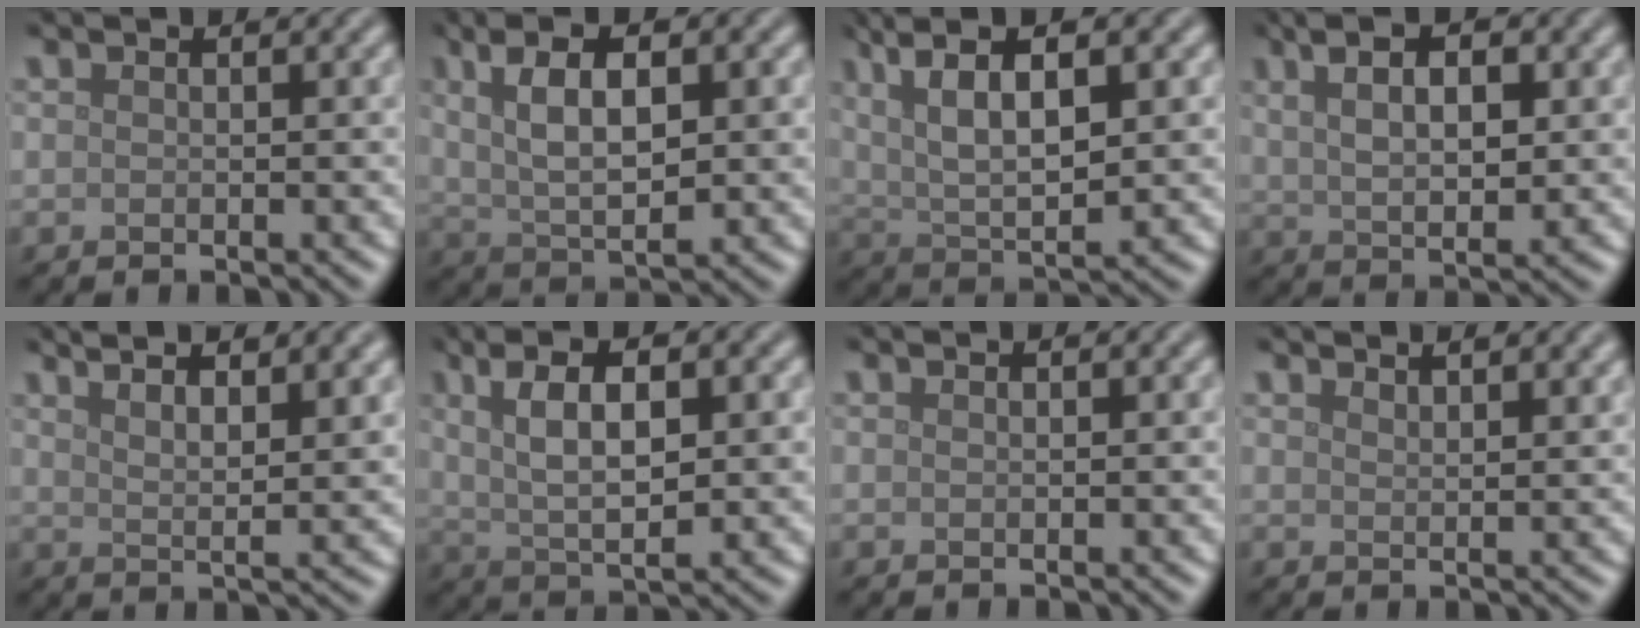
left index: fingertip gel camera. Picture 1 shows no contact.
{"total": 6.9, "force": [1.7, 3.0, 6.0], "torque": [-0.097, 0.006, 0.028]}
{"total": 8.3, "force": [3.0, 3.2, 7.0], "torque": [-0.132, 0.006, 0.053]}
{"total": 7.1, "force": [2.7, 3.3, 5.6], "torque": [-0.094, 0.012, 0.034]}
{"total": 6.7, "force": [4.6, 1.8, 4.6], "torque": [-0.043, 0.024, 0.042]}
{"total": 7.3, "force": [1.8, 2.8, 6.5], "torque": [-0.105, 0.006, 0.028]}
{"total": 0.0}
{"total": 3.5, "force": [2.9, 1.0, 1.6], "torque": [-0.003, 0.015, 0.030]}